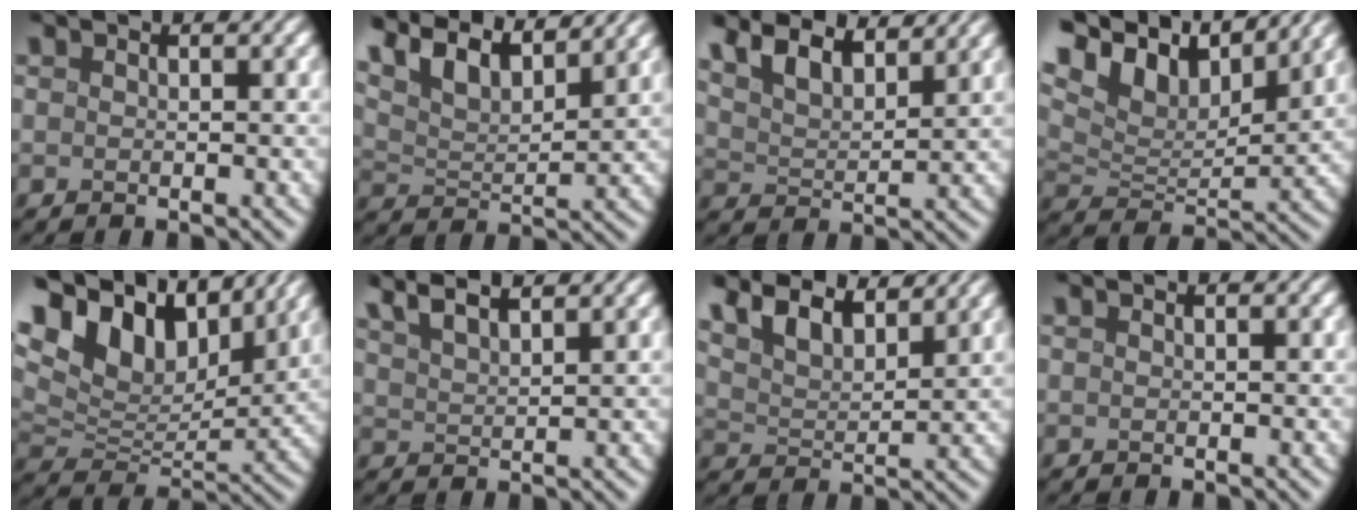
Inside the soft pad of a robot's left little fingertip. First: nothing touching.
{"total": 9.4, "force": [7.1, 3.2, 5.3], "torque": [-0.111, 0.020, 0.099]}
{"total": 5.8, "force": [4.4, 2.1, 3.2], "torque": [-0.068, 0.010, 0.066]}
{"total": 10.7, "force": [7.5, 4.6, 6.2], "torque": [-0.131, 0.022, 0.117]}
{"total": 13.4, "force": [8.3, 7.2, 7.7], "torque": [-0.164, 0.038, 0.133]}
{"total": 5.2, "force": [4.2, 1.4, 2.9], "torque": [-0.036, 0.025, 0.048]}
{"total": 6.8, "force": [5.3, 2.4, 3.6], "torque": [-0.077, 0.014, 0.073]}
{"total": 0.0}